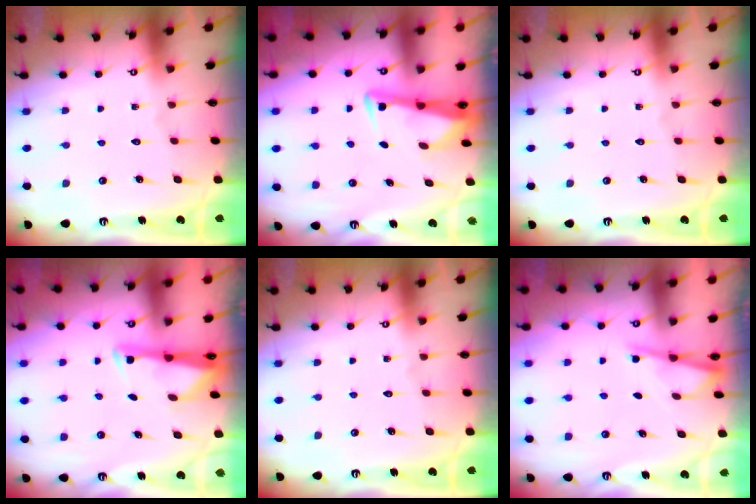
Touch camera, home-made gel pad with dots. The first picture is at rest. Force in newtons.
{"total": 3.4, "press": 3.4, "slide": 0.4}
{"total": 0.0}
{"total": 2.8, "press": 2.7, "slide": 0.4}
{"total": 0.0}
{"total": 2.5, "press": 2.5, "slide": 0.4}